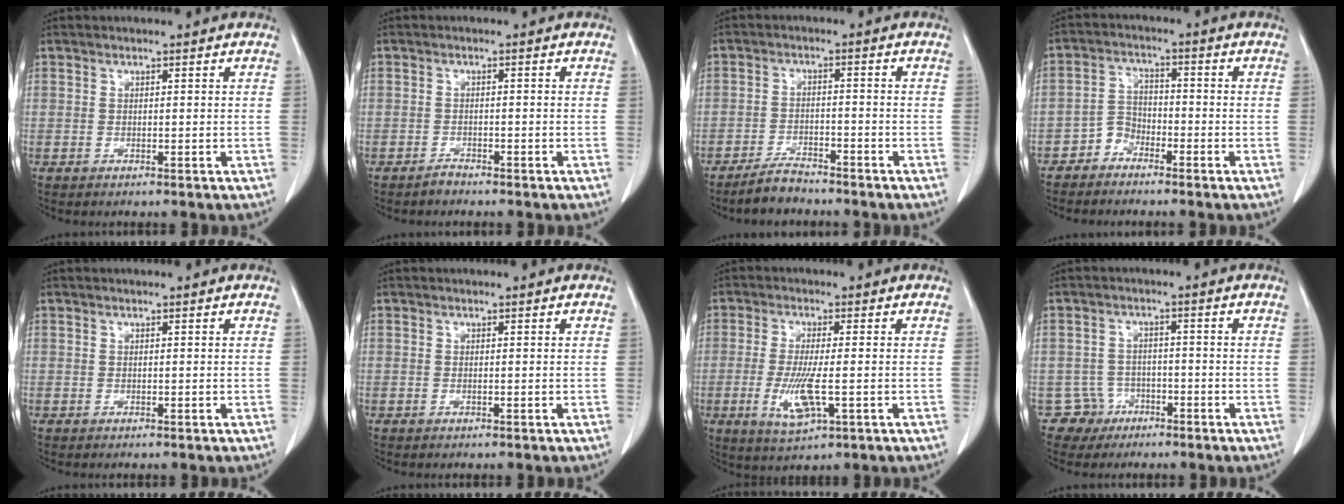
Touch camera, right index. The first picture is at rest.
{"total": 1.2, "force": [-1.2, 0.3, 0.2], "torque": [-0.003, 0.000, -0.020]}
{"total": 4.3, "force": [-3.9, 1.0, 1.3], "torque": [-0.030, -0.006, -0.071]}
{"total": 3.5, "force": [-2.6, 2.4, 0.4], "torque": [-0.002, 0.010, -0.053]}
{"total": 0.0}
{"total": 0.0}
{"total": 7.0, "force": [-1.7, 1.3, 6.7], "torque": [-0.138, -0.019, -0.030]}
{"total": 4.3, "force": [-2.4, 3.5, -0.8], "torque": [0.019, 0.014, -0.041]}